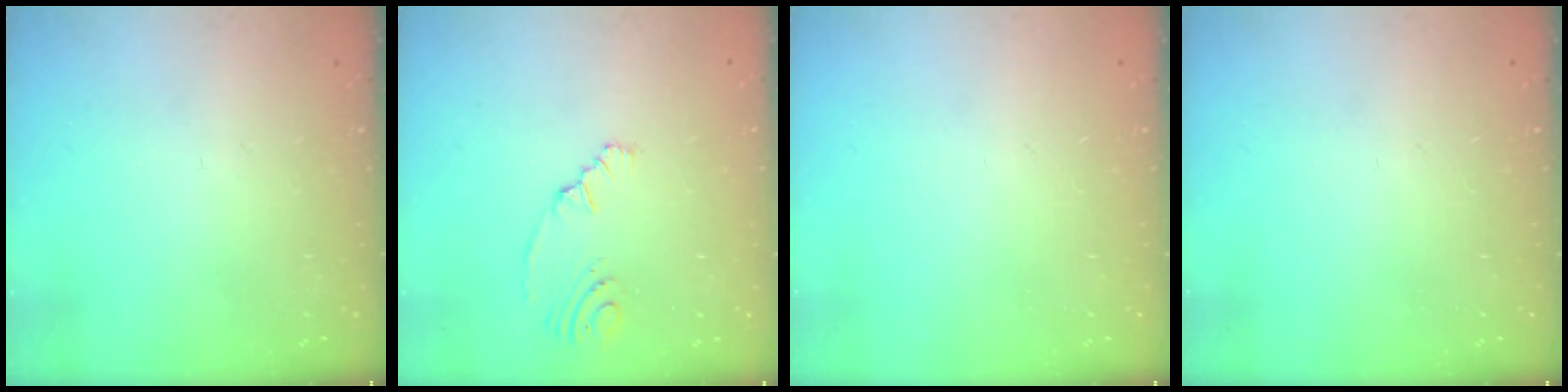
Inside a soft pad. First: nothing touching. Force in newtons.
{"total": 5.0, "press": 2.2, "slide": 4.5}
{"total": 0.0}
{"total": 0.0}